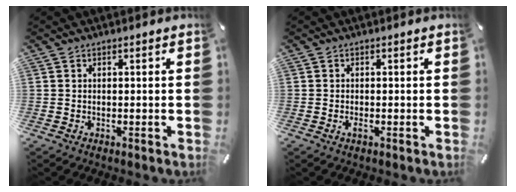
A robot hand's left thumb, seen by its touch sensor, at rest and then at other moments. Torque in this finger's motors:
{"motor_torque": [-0.01, 0.01, 0.00, 0.00, 0.00]}